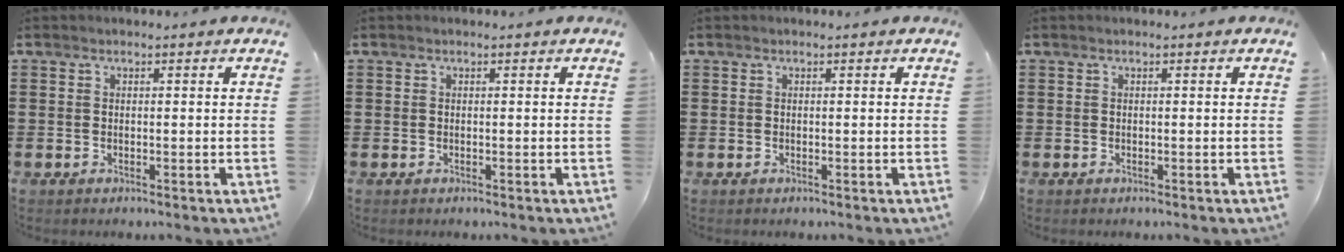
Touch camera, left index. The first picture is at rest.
{"total": 0.0}
{"total": 0.0}
{"total": 0.0}